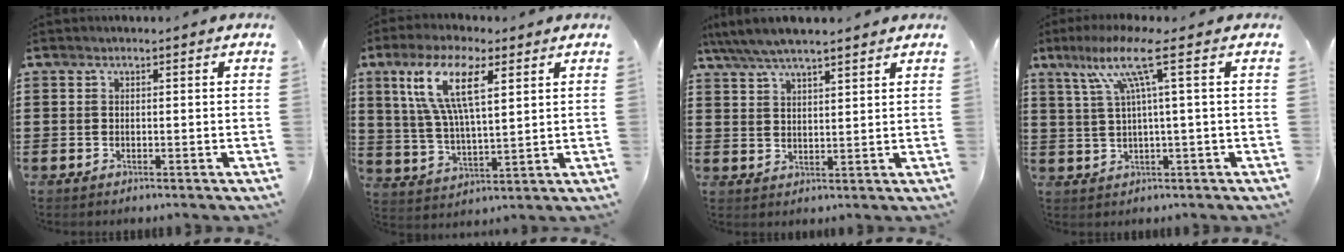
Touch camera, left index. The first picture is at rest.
{"total": 11.5, "force": [5.6, 3.7, 9.3], "torque": [-0.190, 0.005, 0.100]}
{"total": 5.0, "force": [4.3, 0.9, 2.3], "torque": [-0.059, -0.009, 0.077]}
{"total": 9.1, "force": [3.2, 0.1, 8.5], "torque": [-0.183, 0.000, 0.045]}